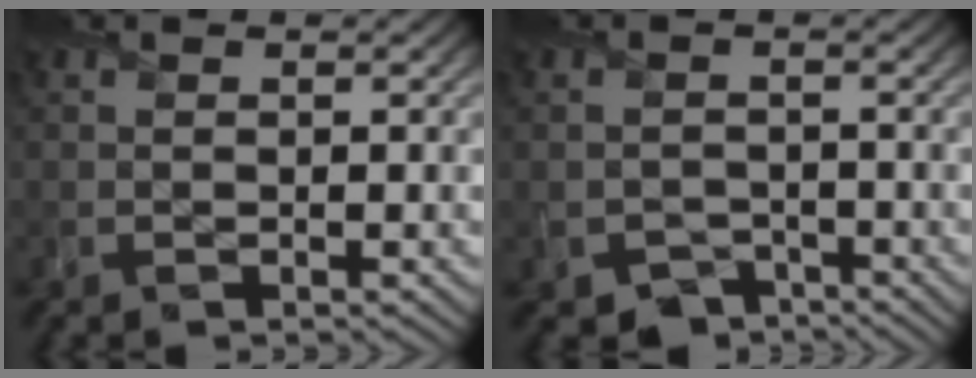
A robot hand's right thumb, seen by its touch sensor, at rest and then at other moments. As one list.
[{"total": 3.0, "force": [-2.4, 1.8, 0.5], "torque": [-0.002, -0.012, -0.045]}]